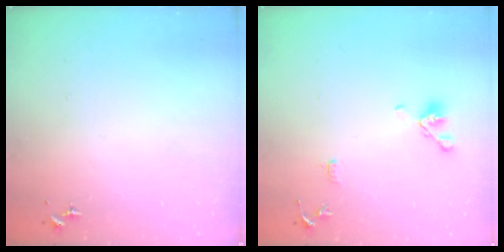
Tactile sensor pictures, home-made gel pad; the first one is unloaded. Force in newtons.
{"total": 10.5, "press": 10.4, "slide": 1.9}